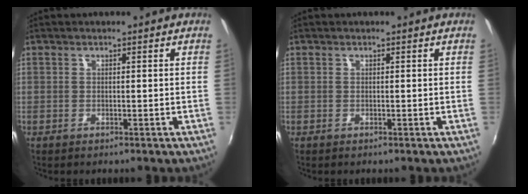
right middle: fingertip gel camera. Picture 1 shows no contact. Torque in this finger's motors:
{"motor_torque": [0.31, -0.39, -0.01, 0.00]}